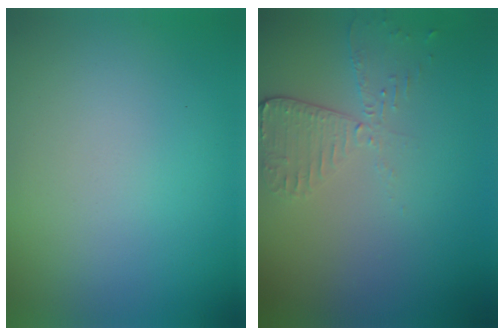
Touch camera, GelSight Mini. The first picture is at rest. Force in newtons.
{"total": 2.5, "press": 2.3, "slide": 1.2}